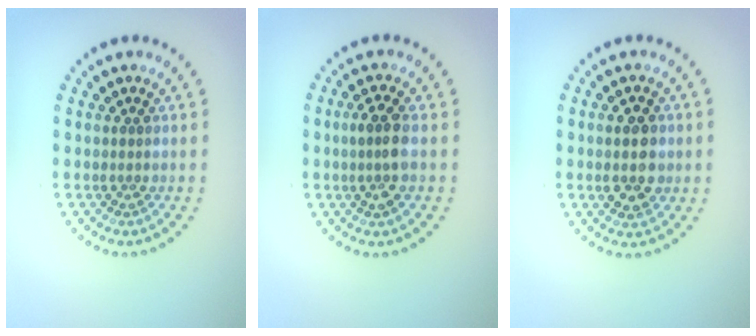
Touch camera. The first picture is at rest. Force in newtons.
{"total": 2.5, "press": 2.3, "slide": 0.9}
{"total": 3.7, "press": 3.7, "slide": 0.2}